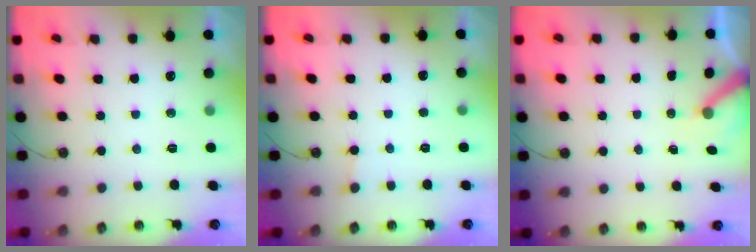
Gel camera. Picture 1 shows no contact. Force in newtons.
{"total": 1.7, "press": 1.7, "slide": 0.3}
{"total": 3.5, "press": 3.5, "slide": 0.3}